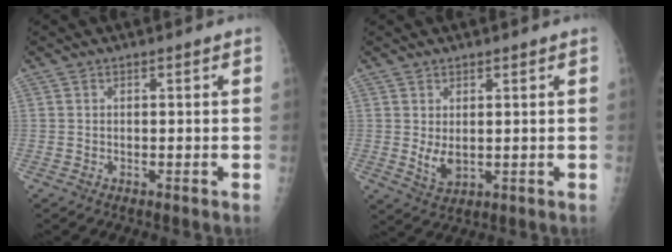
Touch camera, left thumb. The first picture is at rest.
{"total": 3.7, "force": [0.6, 2.3, 2.9], "torque": [-0.045, -0.014, 0.022]}